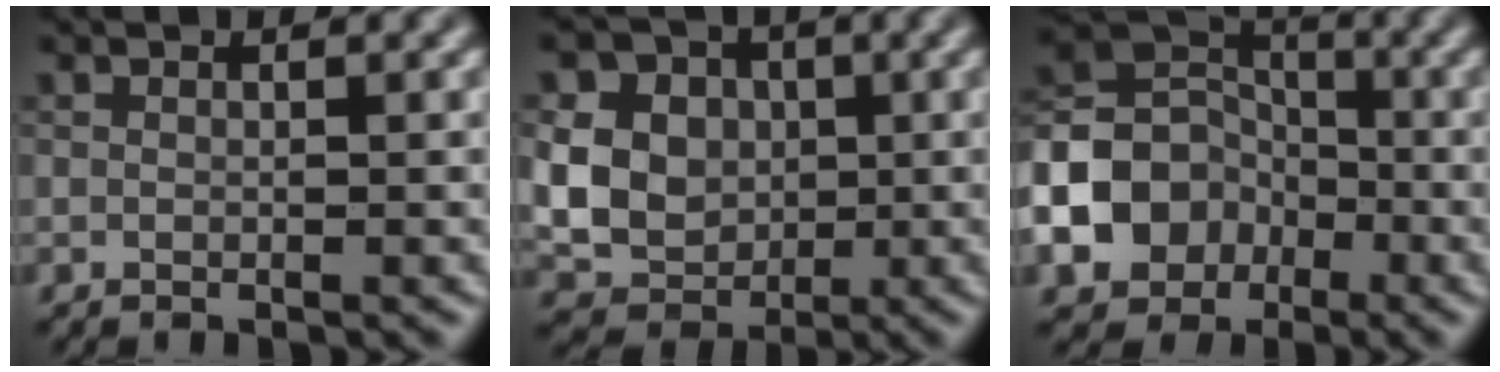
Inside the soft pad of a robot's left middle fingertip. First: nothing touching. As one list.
[{"total": 10.6, "force": [1.9, 9.2, 4.7], "torque": [-0.097, 0.023, 0.029]}, {"total": 8.9, "force": [-3.5, 7.2, 3.9], "torque": [-0.083, -0.009, -0.082]}]